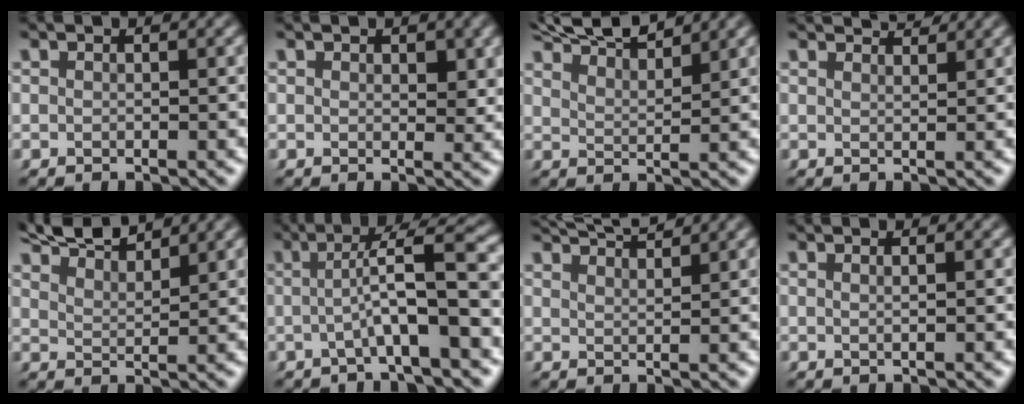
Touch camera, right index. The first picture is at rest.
{"total": 1.0, "force": [0.6, 0.7, 0.4], "torque": [-0.002, -0.013, 0.014]}
{"total": 6.5, "force": [6.0, 1.0, 2.3], "torque": [-0.047, 0.010, 0.099]}
{"total": 2.1, "force": [2.0, -0.3, 0.4], "torque": [0.010, -0.001, 0.033]}
{"total": 5.9, "force": [5.4, 1.0, 2.0], "torque": [-0.045, 0.008, 0.090]}
{"total": 5.9, "force": [-0.7, 0.9, 5.8], "torque": [-0.073, 0.014, -0.010]}
{"total": 4.8, "force": [4.4, 0.6, 1.6], "torque": [-0.025, 0.007, 0.074]}
{"total": 0.9, "force": [0.1, -0.4, 0.8], "torque": [-0.010, 0.003, 0.002]}